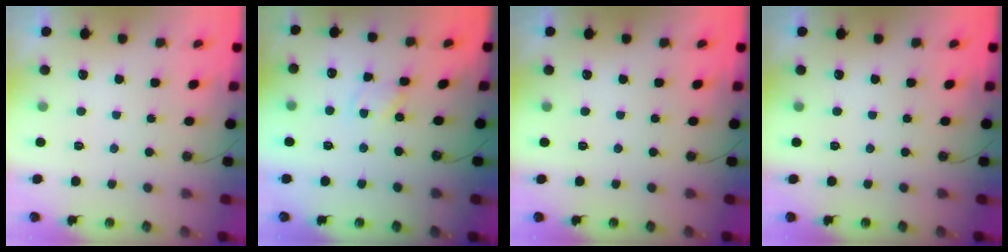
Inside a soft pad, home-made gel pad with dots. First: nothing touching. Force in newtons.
{"total": 1.6, "press": 1.6, "slide": 0.2}
{"total": 0.0}
{"total": 0.0}